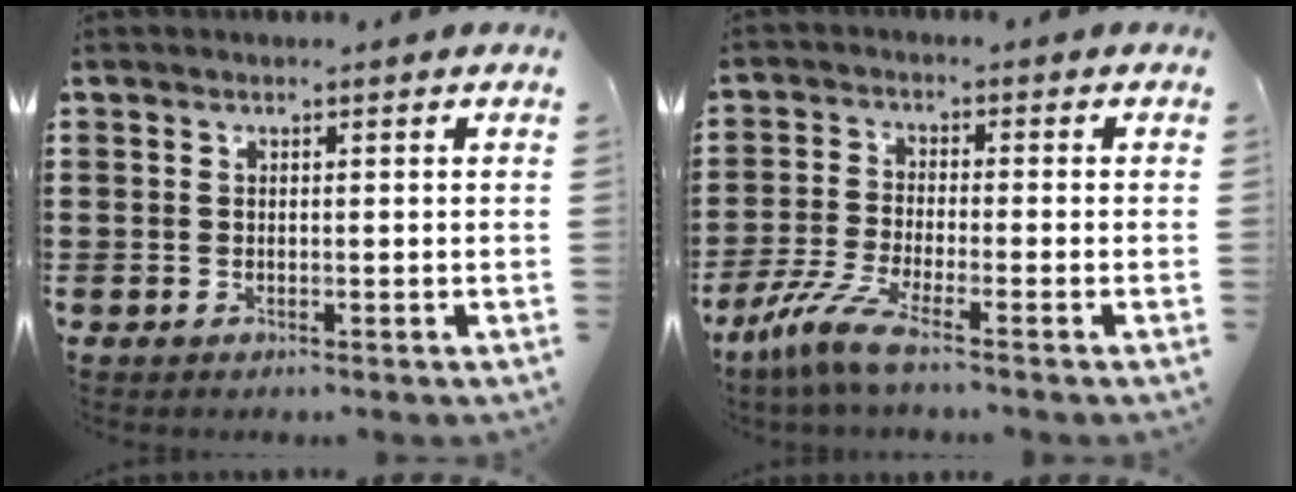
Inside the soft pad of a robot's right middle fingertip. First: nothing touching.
{"total": 6.2, "force": [-4.3, 0.4, 4.4], "torque": [-0.112, -0.021, -0.087]}